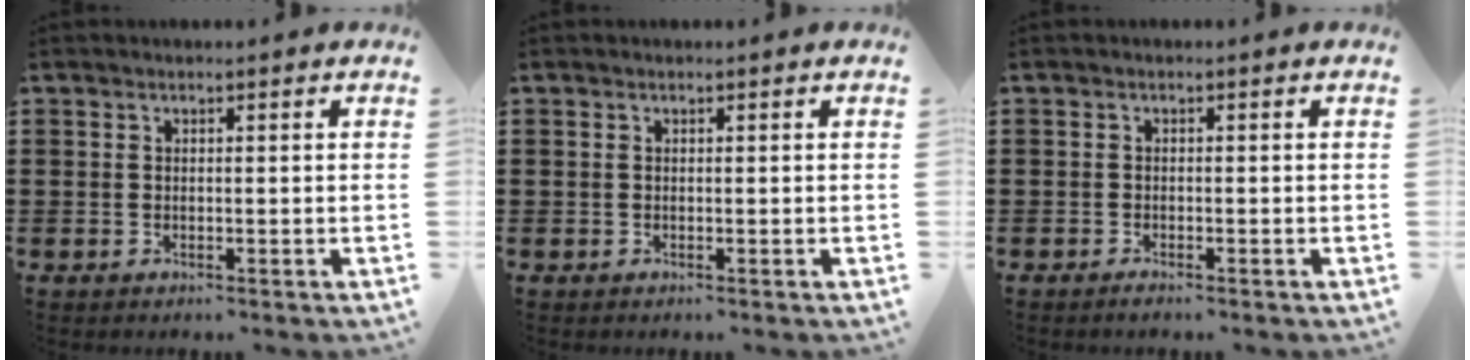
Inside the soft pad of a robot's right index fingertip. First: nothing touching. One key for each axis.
{"total": 0.0}
{"total": 0.7, "fx": -0.6, "fy": 0.1, "fz": 0.2, "tx": -0.007, "ty": -0.004, "tz": -0.012}